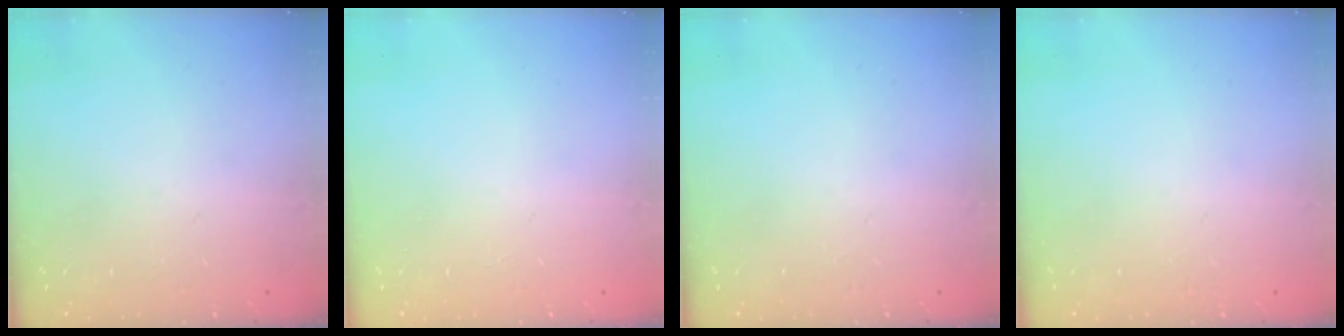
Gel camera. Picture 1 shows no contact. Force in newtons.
{"total": 0.0}
{"total": 0.0}
{"total": 0.0}